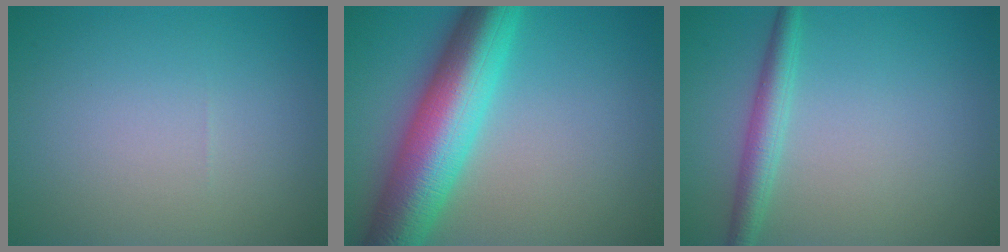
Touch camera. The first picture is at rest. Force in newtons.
{"total": 10.5, "press": 10.5, "slide": 0.1}
{"total": 2.6, "press": 2.6, "slide": 0.1}